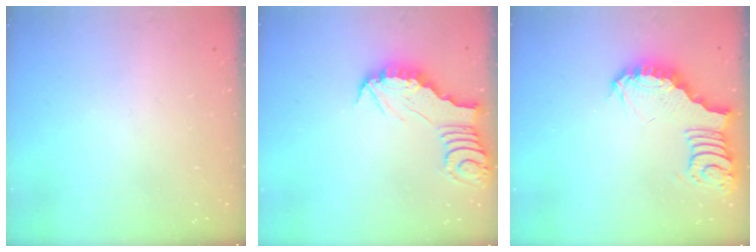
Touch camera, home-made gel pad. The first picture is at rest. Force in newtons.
{"total": 2.9, "press": 2.9, "slide": 0.3}
{"total": 3.5, "press": 3.5, "slide": 0.6}